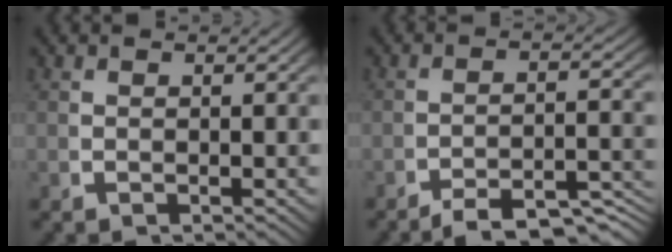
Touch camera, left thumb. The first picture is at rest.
{"total": 7.6, "force": [-6.3, 2.4, 3.5], "torque": [-0.048, -0.017, -0.093]}